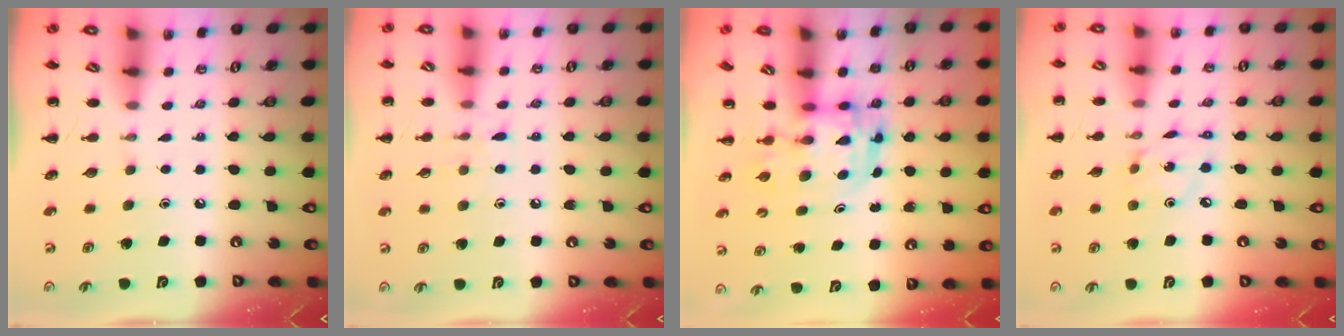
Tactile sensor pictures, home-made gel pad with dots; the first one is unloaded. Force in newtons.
{"total": 6.5, "press": 6.1, "slide": 2.4}
{"total": 4.1, "press": 4.0, "slide": 0.9}
{"total": 2.6, "press": 2.6, "slide": 0.5}